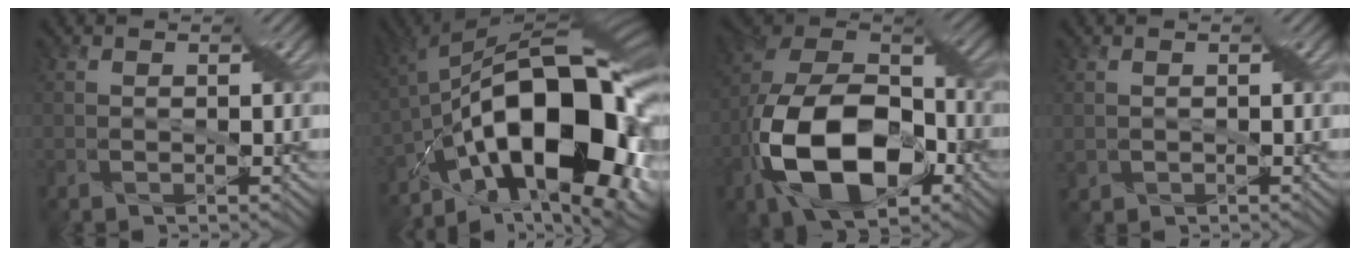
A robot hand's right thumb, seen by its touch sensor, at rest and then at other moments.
{"total": 19.5, "force": [-6.7, 8.7, 16.0], "torque": [-0.247, 0.001, -0.113]}
{"total": 16.9, "force": [-6.0, 9.9, 12.3], "torque": [-0.261, -0.024, -0.121]}
{"total": 0.9, "force": [0.0, 0.9, -0.2], "torque": [-0.009, -0.002, 0.000]}